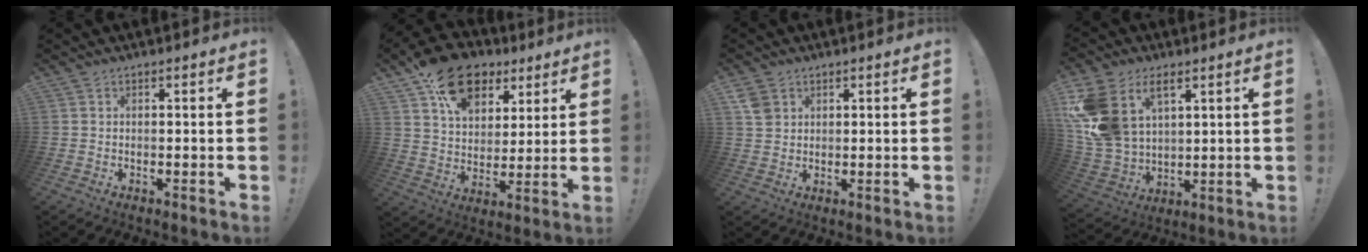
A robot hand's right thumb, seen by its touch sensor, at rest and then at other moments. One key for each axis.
{"total": 17.6, "fx": 10.4, "fy": 11.4, "fz": 8.4, "tx": -0.119, "ty": -0.063, "tz": 0.188}
{"total": 4.1, "fx": 2.1, "fy": 3.1, "fz": 1.8, "tx": -0.027, "ty": -0.002, "tz": 0.042}
{"total": 15.9, "fx": 7.2, "fy": 11.1, "fz": 8.8, "tx": -0.187, "ty": -0.038, "tz": 0.142}